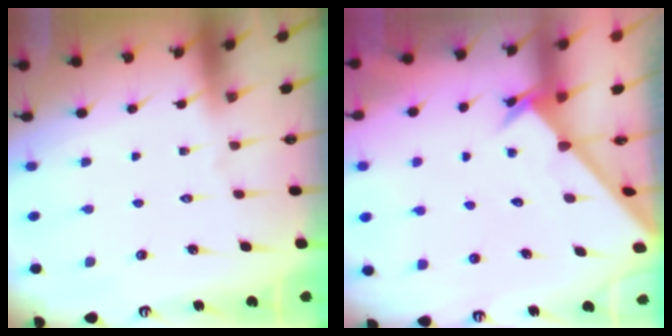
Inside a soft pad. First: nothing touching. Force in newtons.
{"total": 2.5, "press": 2.5, "slide": 0.2}